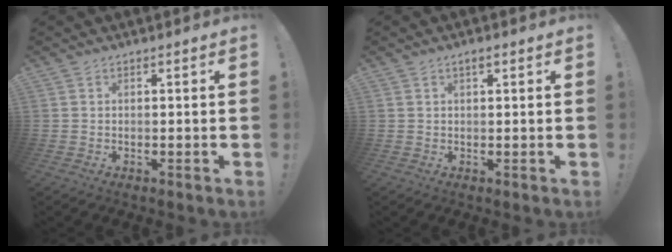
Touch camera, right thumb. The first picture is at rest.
{"total": 2.1, "force": [1.1, 0.7, 1.6], "torque": [-0.031, 0.001, 0.018]}